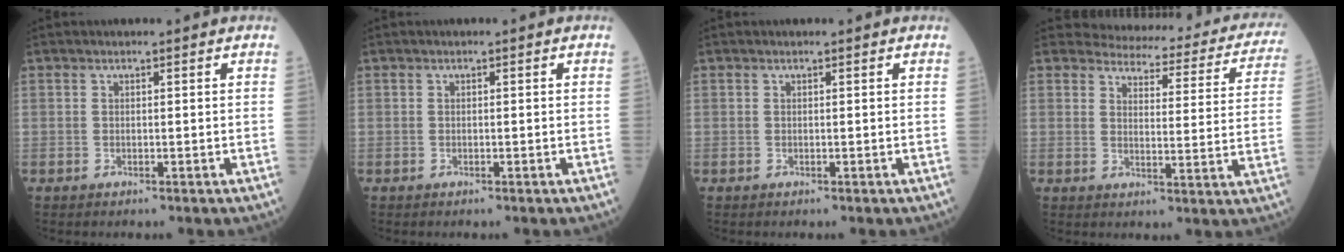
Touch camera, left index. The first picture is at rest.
{"total": 0.0}
{"total": 0.0}
{"total": 18.3, "force": [17.5, 4.3, 3.0], "torque": [-0.007, -0.054, 0.177]}